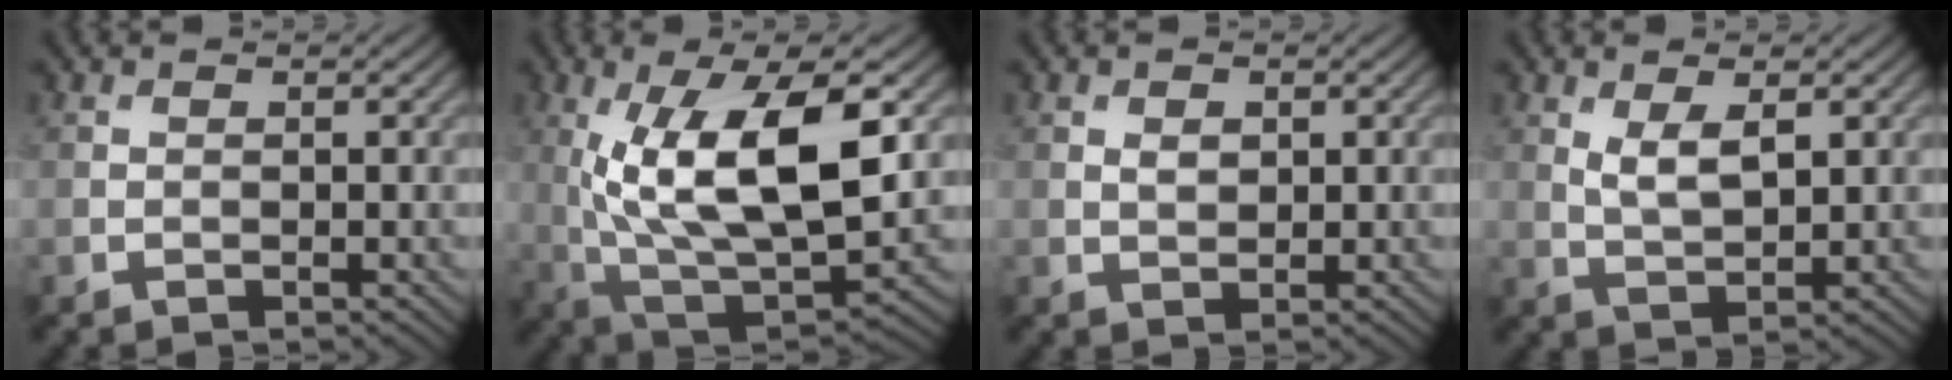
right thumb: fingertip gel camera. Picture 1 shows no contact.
{"total": 14.7, "force": [2.4, 5.8, 13.3], "torque": [-0.244, -0.003, 0.044]}
{"total": 1.4, "force": [0.5, 0.9, 1.0], "torque": [-0.018, -0.002, 0.011]}
{"total": 3.7, "force": [1.4, 1.4, 3.1], "torque": [-0.070, -0.004, 0.031]}